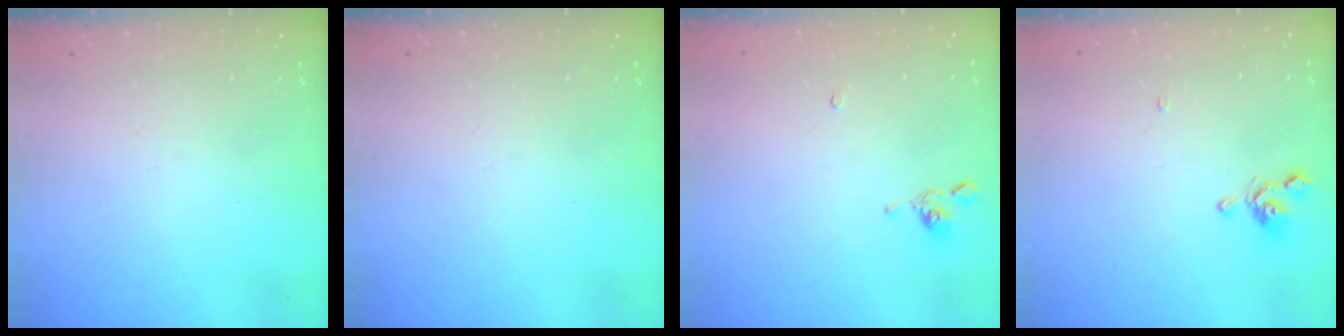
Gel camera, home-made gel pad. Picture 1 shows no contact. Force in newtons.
{"total": 0.0}
{"total": 0.0}
{"total": 2.4, "press": 2.3, "slide": 0.7}